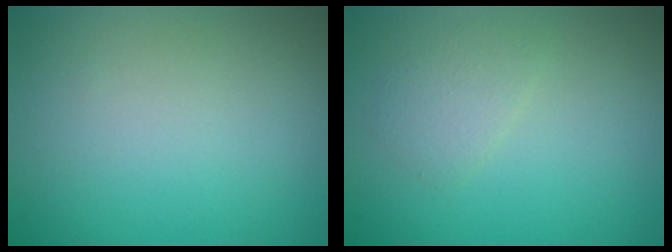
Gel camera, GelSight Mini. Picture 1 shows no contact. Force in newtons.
{"total": 1.5, "press": 1.4, "slide": 0.1}